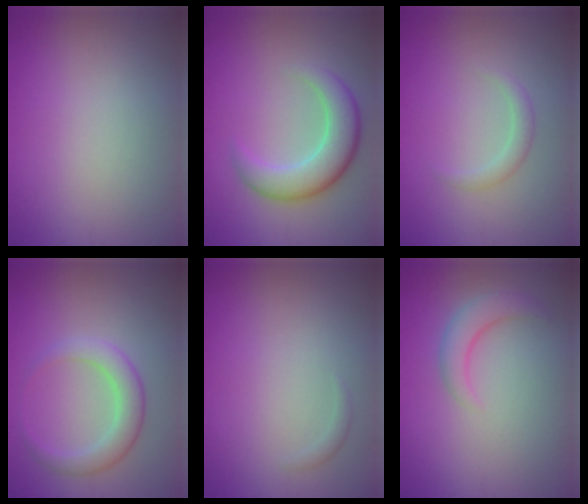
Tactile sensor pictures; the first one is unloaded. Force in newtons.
{"total": 5.4, "press": 5.4, "slide": 0.5}
{"total": 1.4, "press": 1.4, "slide": 0.1}
{"total": 3.3, "press": 3.3, "slide": 0.3}
{"total": 0.6, "press": 0.6, "slide": 0.0}
{"total": 2.6, "press": 2.5, "slide": 0.3}